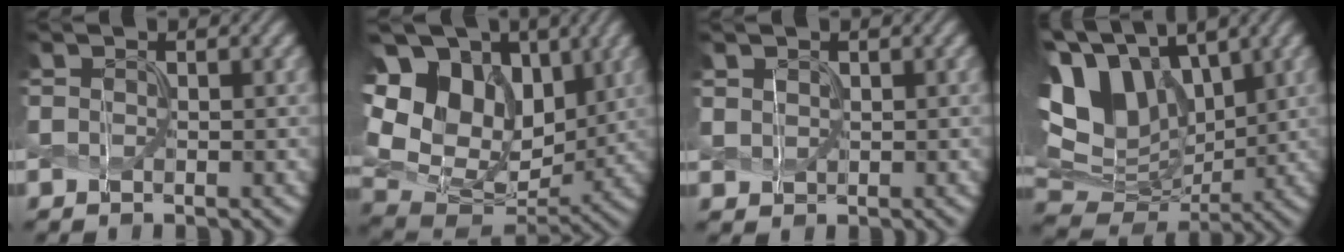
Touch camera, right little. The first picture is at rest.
{"total": 17.4, "force": [5.4, 12.2, 11.2], "torque": [-0.236, 0.027, 0.109]}
{"total": 1.0, "force": [0.6, 0.8, 0.2], "torque": [-0.009, -0.002, 0.017]}
{"total": 13.5, "force": [4.6, 8.8, 9.1], "torque": [-0.196, 0.016, 0.086]}